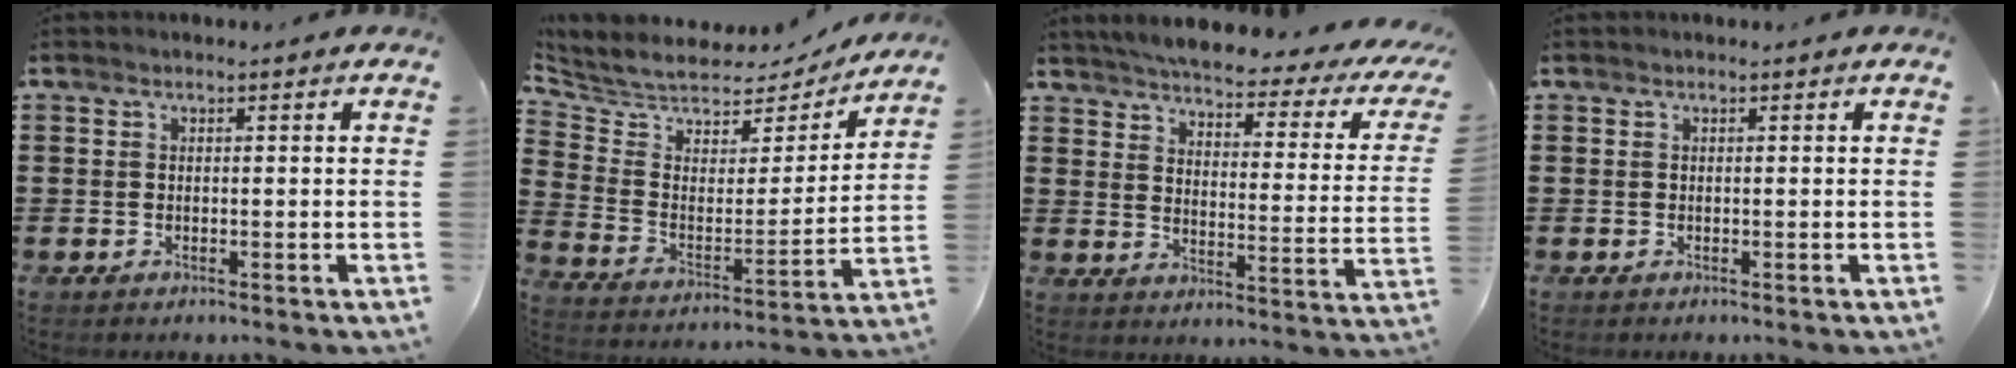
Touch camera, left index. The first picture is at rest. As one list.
[{"total": 5.8, "force": [5.3, 2.2, 0.7], "torque": [-0.053, -0.042, 0.088]}, {"total": 4.1, "force": [3.6, -0.1, 1.9], "torque": [-0.061, -0.033, 0.053]}, {"total": 0.0}]